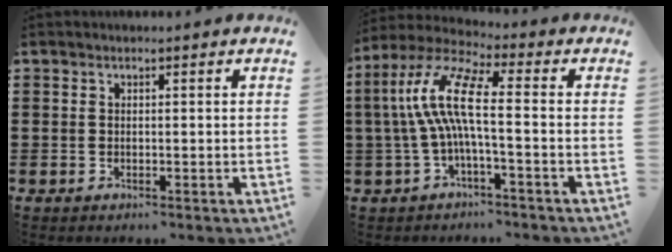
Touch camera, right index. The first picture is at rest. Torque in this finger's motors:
{"motor_torque": [2.02, 0.12, 1.06, 0.21]}